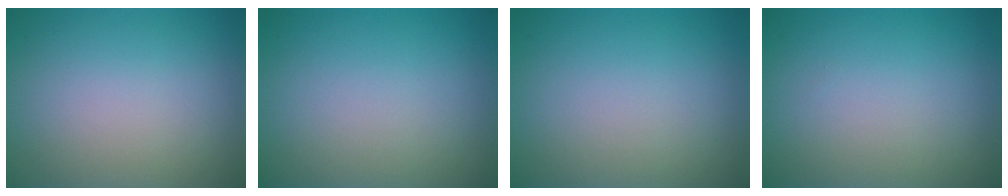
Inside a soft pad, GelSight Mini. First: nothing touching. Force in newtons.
{"total": 0.0}
{"total": 0.0}
{"total": 0.0}